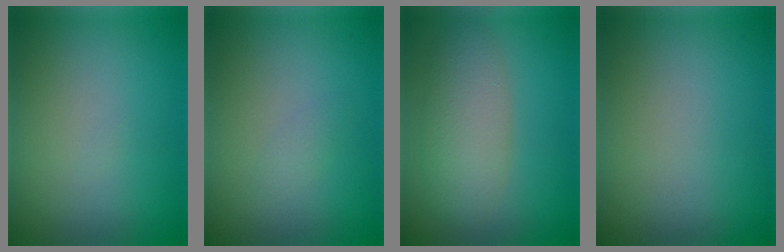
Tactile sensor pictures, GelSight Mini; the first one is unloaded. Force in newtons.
{"total": 0.9, "press": 0.9, "slide": 0.0}
{"total": 4.9, "press": 4.8, "slide": 0.4}
{"total": 0.0}